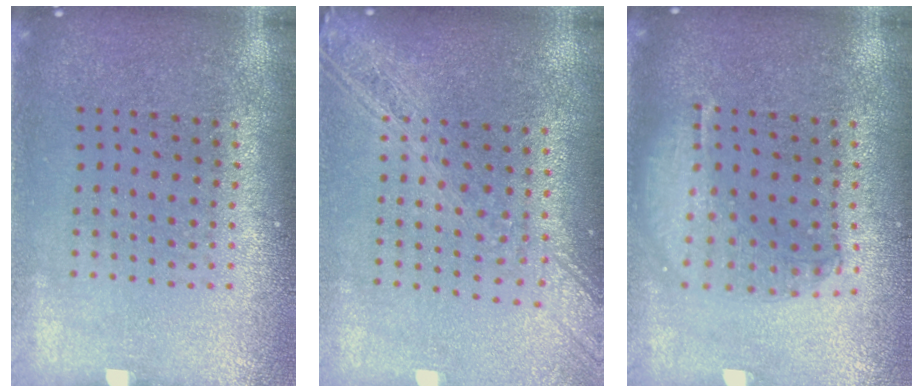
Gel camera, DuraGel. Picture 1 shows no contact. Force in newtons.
{"total": 2.2, "press": 1.9, "slide": 1.2}
{"total": 1.5, "press": 1.4, "slide": 0.7}